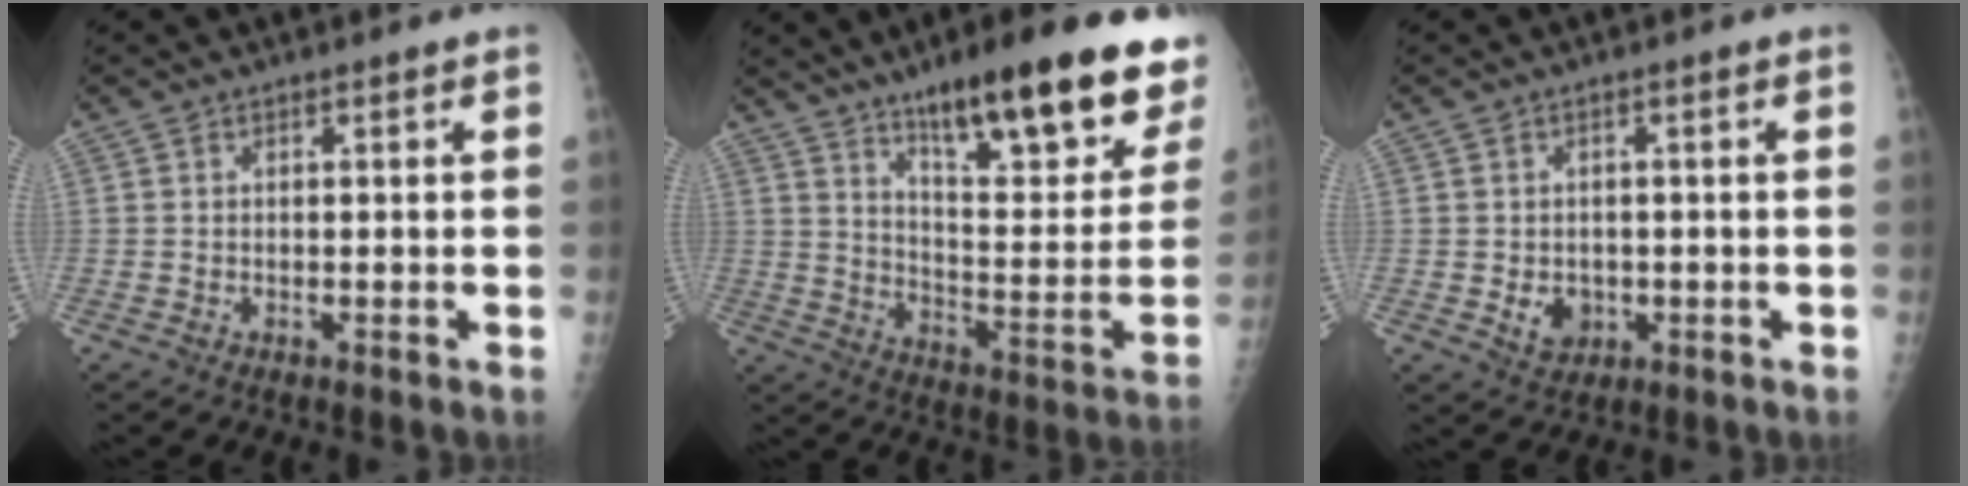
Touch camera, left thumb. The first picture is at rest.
{"total": 26.0, "force": [16.4, 6.3, 19.2], "torque": [-0.233, -0.071, 0.247]}
{"total": 4.1, "force": [-0.8, 3.4, 2.1], "torque": [-0.017, 0.001, -0.002]}